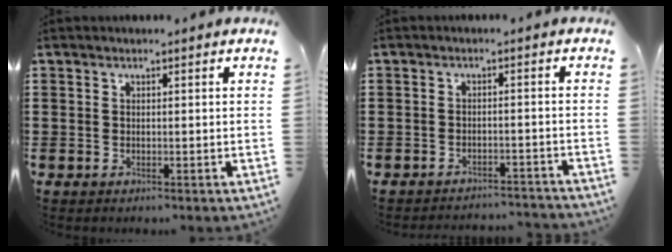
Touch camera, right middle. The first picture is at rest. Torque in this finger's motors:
{"motor_torque": [0.02, 0.00, -0.02, 0.00]}